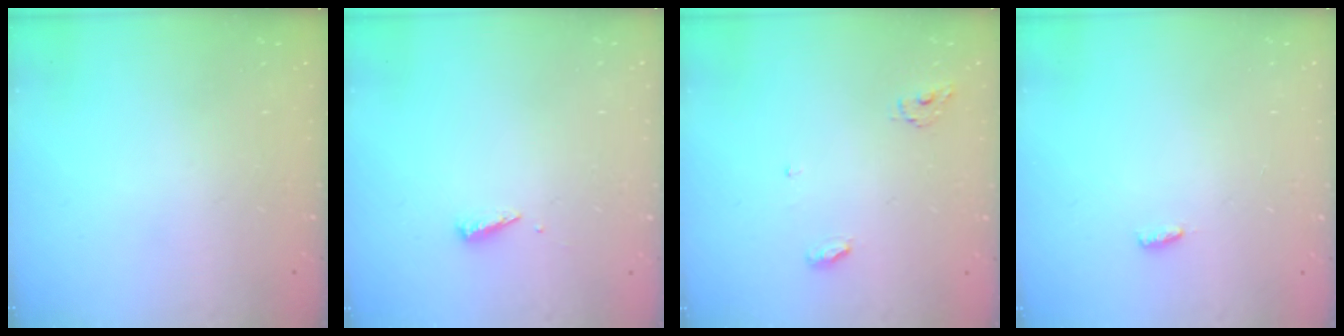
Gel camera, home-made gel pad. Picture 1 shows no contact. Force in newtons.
{"total": 2.5, "press": 2.5, "slide": 0.1}
{"total": 3.5, "press": 3.5, "slide": 0.3}
{"total": 3.1, "press": 2.7, "slide": 1.5}